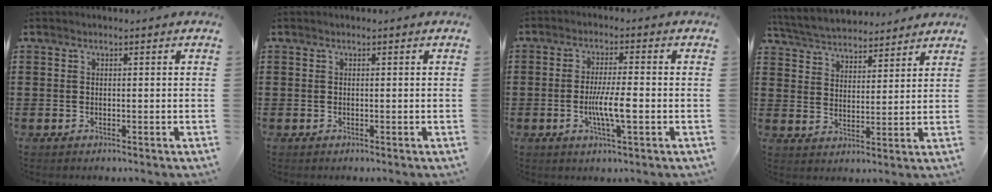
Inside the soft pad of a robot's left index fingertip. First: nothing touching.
{"total": 0.0}
{"total": 6.0, "force": [-1.2, 1.0, 5.8], "torque": [-0.113, -0.003, -0.027]}
{"total": 4.8, "force": [4.8, 0.7, 0.5], "torque": [-0.033, -0.022, 0.084]}